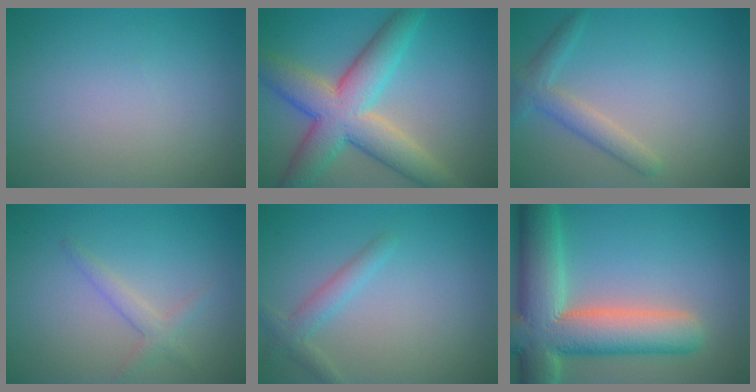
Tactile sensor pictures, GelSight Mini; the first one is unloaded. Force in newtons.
{"total": 8.8, "press": 8.8, "slide": 0.3}
{"total": 2.7, "press": 2.7, "slide": 0.1}
{"total": 1.8, "press": 1.8, "slide": 0.1}
{"total": 2.0, "press": 2.0, "slide": 0.1}
{"total": 11.2, "press": 11.2, "slide": 1.2}